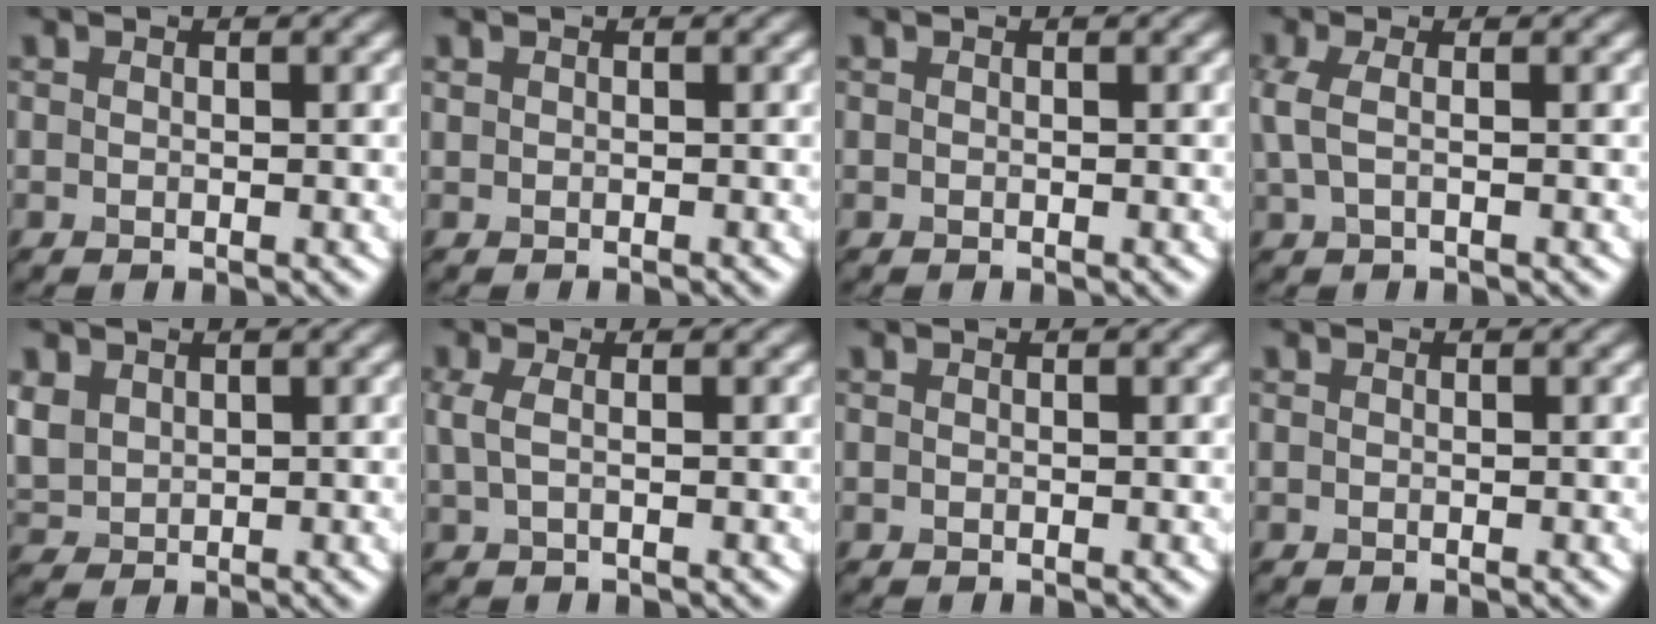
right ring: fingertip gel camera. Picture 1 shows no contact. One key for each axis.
{"total": 0.7, "fx": -0.4, "fy": -0.3, "fz": -0.5, "tx": 0.000, "ty": 0.003, "tz": 0.011}
{"total": 0.0}
{"total": 1.6, "fx": 0.0, "fy": 0.4, "fz": 1.5, "tx": -0.051, "ty": 0.013, "tz": 0.017}
{"total": 1.8, "fx": 1.1, "fy": 1.5, "fz": 0.4, "tx": -0.034, "ty": 0.012, "tz": 0.044}
{"total": 1.0, "fx": 0.0, "fy": 0.1, "fz": 1.0, "tx": -0.032, "ty": 0.011, "tz": 0.018}
{"total": 0.0}
{"total": 0.0}